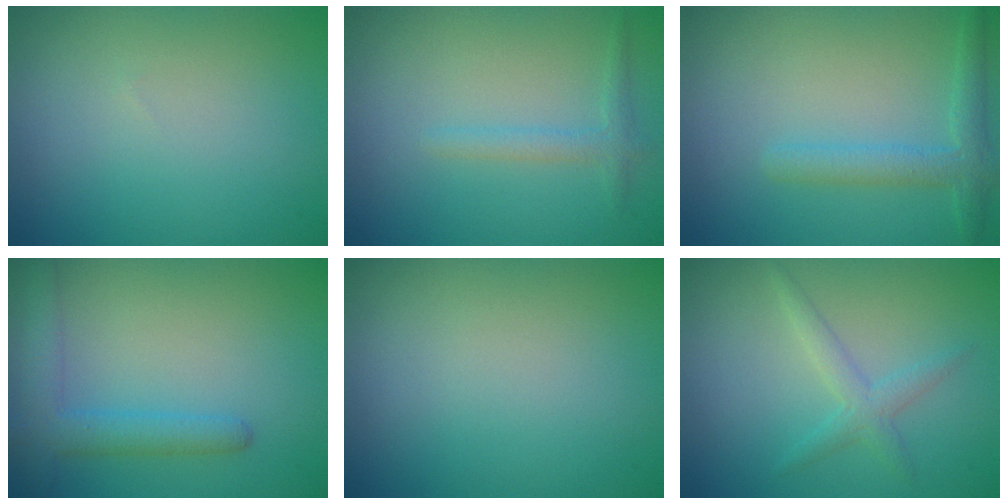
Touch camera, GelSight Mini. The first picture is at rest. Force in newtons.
{"total": 1.5, "press": 1.5, "slide": 0.2}
{"total": 2.6, "press": 2.6, "slide": 0.2}
{"total": 3.5, "press": 3.5, "slide": 0.2}
{"total": 0.0}
{"total": 1.4, "press": 1.4, "slide": 0.0}